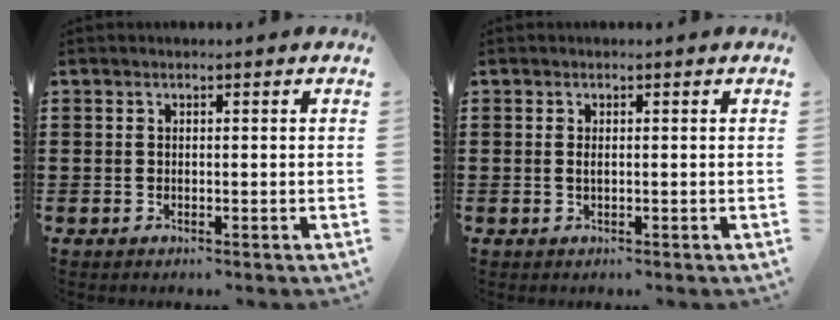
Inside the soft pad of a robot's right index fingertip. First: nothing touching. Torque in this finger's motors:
{"motor_torque": [0.36, -0.08, 0.00, 0.00]}